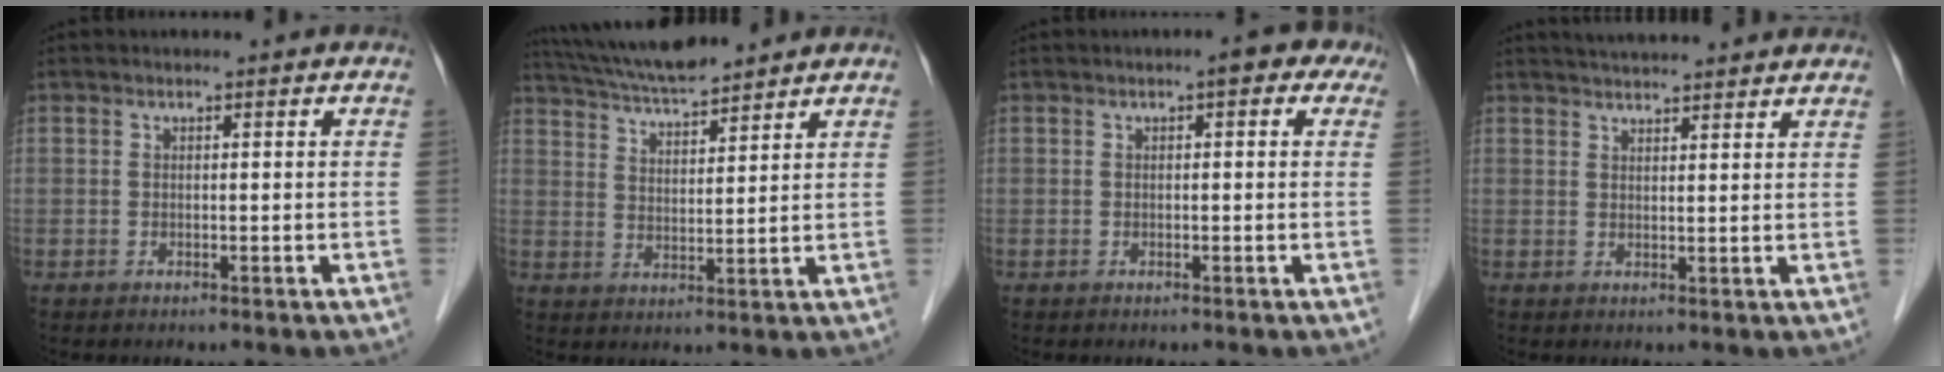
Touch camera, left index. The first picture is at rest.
{"total": 9.8, "force": [9.0, 0.7, 3.7], "torque": [-0.072, 0.023, 0.163]}
{"total": 3.5, "force": [1.5, 1.5, 2.8], "torque": [-0.022, 0.021, 0.008]}
{"total": 10.5, "force": [9.7, 1.0, 4.0], "torque": [-0.058, 0.027, 0.121]}